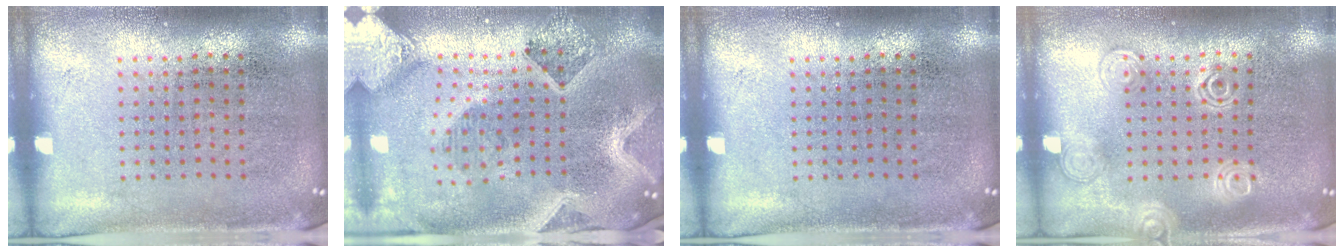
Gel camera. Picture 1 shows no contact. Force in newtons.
{"total": 4.1, "press": 3.2, "slide": 2.6}
{"total": 0.0}
{"total": 2.3, "press": 2.2, "slide": 0.3}